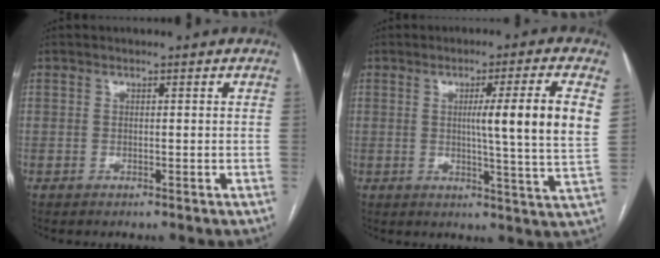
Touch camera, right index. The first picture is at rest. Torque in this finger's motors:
{"motor_torque": [0.21, 0.20, 0.29, 0.08]}